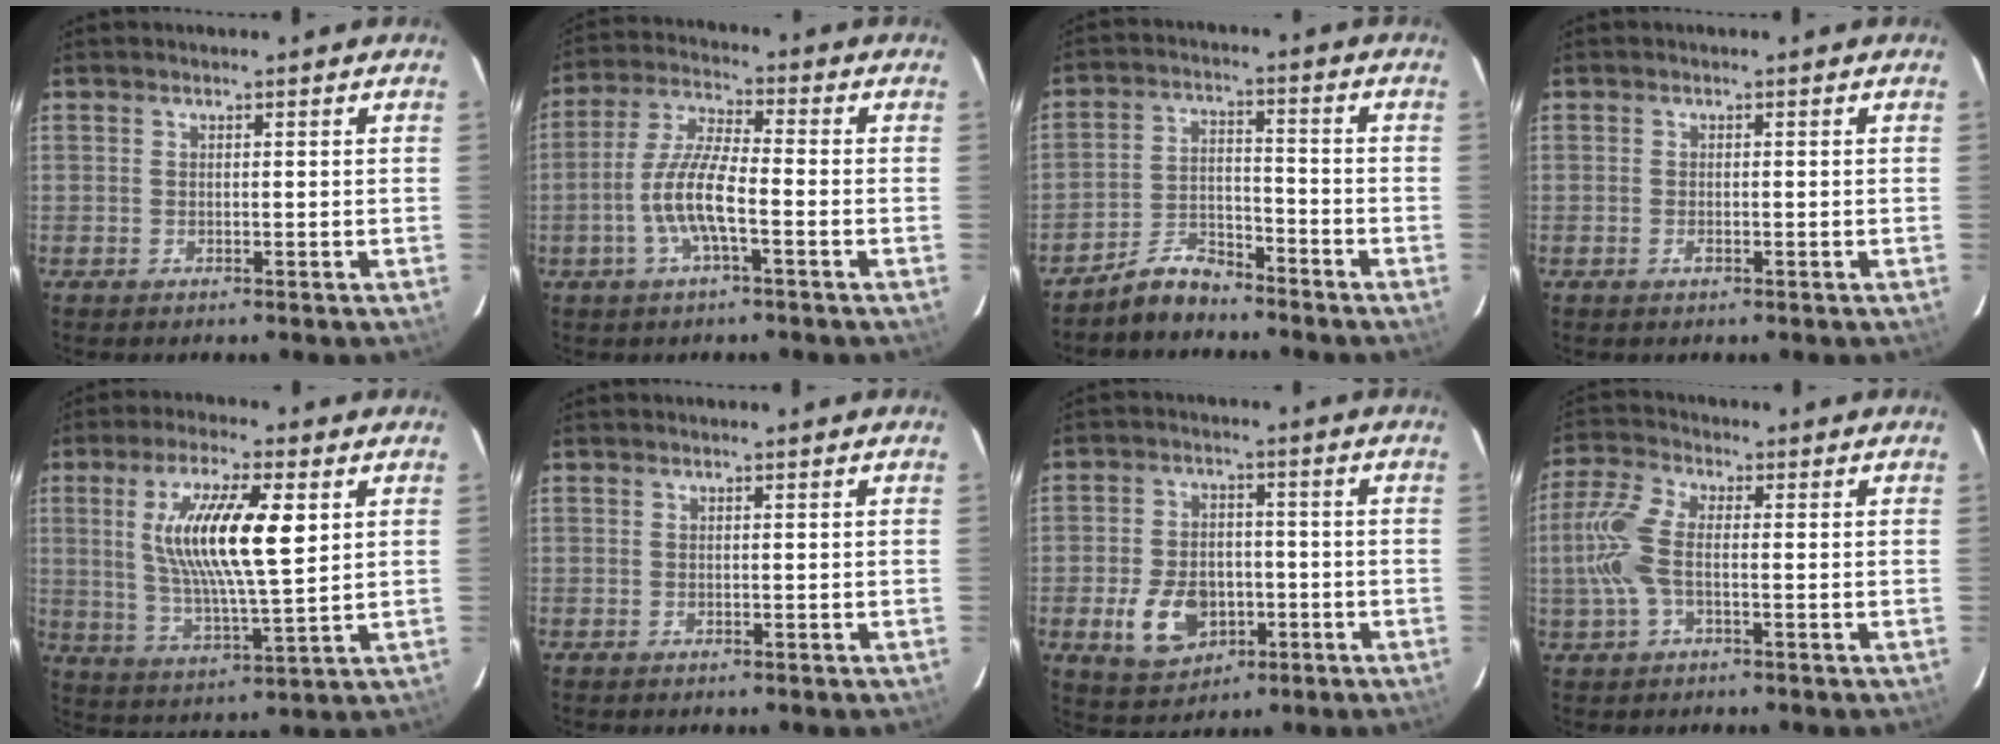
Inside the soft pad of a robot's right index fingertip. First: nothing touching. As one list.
[{"total": 9.0, "force": [-3.1, 1.7, 8.3], "torque": [-0.176, 0.004, -0.061]}, {"total": 6.4, "force": [-5.8, 2.2, 1.5], "torque": [-0.042, 0.026, -0.103]}, {"total": 1.0, "force": [-0.5, 0.5, 0.7], "torque": [-0.013, 0.000, -0.009]}, {"total": 15.1, "force": [3.8, 3.4, 14.2], "torque": [-0.265, -0.001, 0.073]}, {"total": 0.0}, {"total": 12.6, "force": [-4.2, 8.3, 8.5], "torque": [-0.187, -0.001, -0.057]}, {"total": 8.5, "force": [-0.9, 3.7, 7.6], "torque": [-0.178, 0.011, -0.021]}]